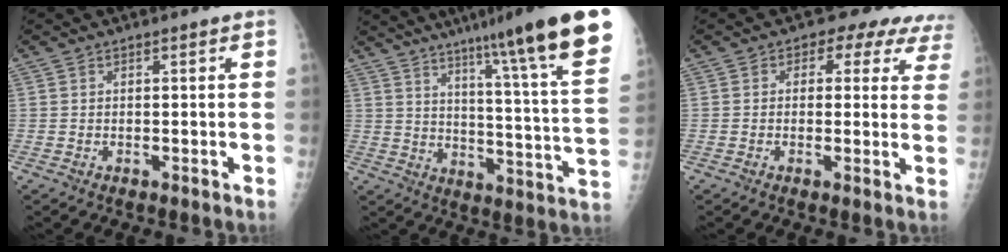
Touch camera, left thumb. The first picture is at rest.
{"total": 25.0, "force": [16.6, 1.5, 18.6], "torque": [-0.251, -0.076, 0.230]}
{"total": 8.9, "force": [6.2, 5.8, 2.7], "torque": [0.025, -0.012, 0.044]}